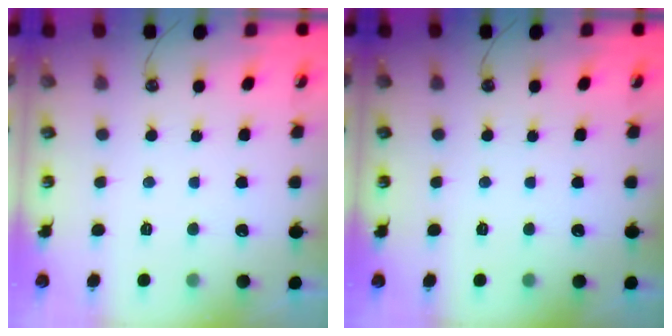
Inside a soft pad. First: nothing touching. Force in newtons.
{"total": 0.0}